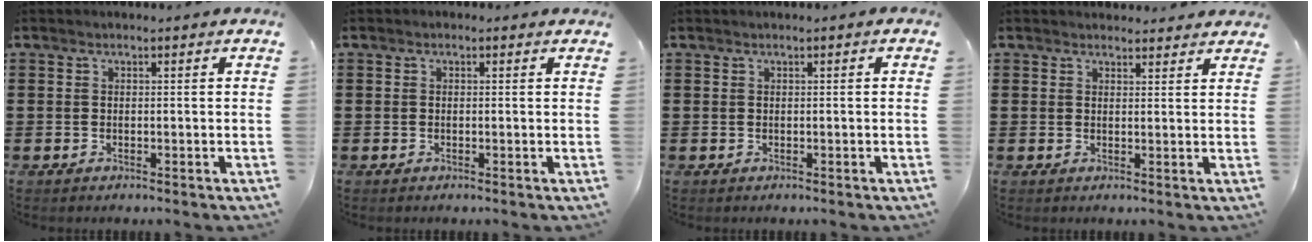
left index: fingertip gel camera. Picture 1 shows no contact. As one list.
[{"total": 0.6, "force": [-0.2, 0.5, 0.1], "torque": [-0.004, 0.003, -0.005]}, {"total": 0.0}, {"total": 2.0, "force": [1.9, 0.7, -0.1], "torque": [0.004, -0.003, 0.035]}]